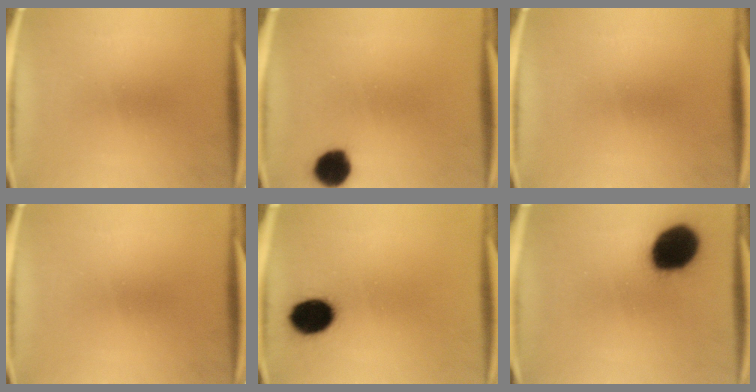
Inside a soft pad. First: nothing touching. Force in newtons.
{"total": 7.1}
{"total": 0.0}
{"total": 0.0}
{"total": 11.0}
{"total": 18.9}